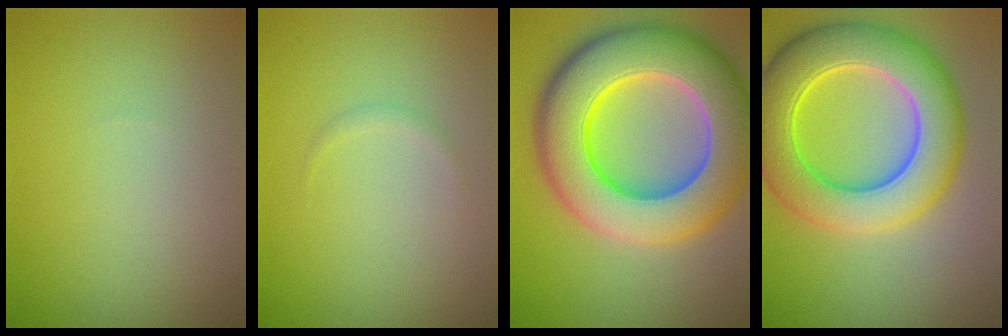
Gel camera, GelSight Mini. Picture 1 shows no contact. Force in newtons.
{"total": 0.6, "press": 0.6, "slide": 0.0}
{"total": 13.5, "press": 13.5, "slide": 0.6}
{"total": 9.5, "press": 9.5, "slide": 0.2}